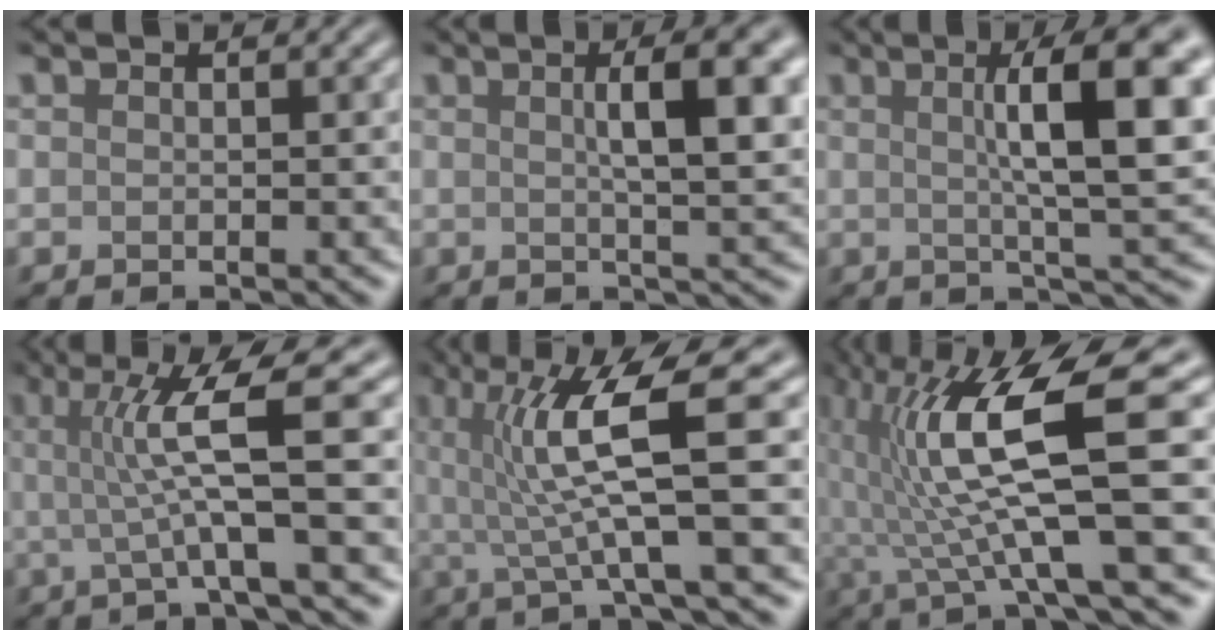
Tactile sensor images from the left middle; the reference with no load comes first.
{"total": 6.7, "force": [1.5, 1.6, 6.4], "torque": [-0.072, 0.014, 0.025]}
{"total": 9.5, "force": [2.0, 1.8, 9.2], "torque": [-0.110, 0.011, 0.034]}
{"total": 6.1, "force": [0.6, 0.6, 6.0], "torque": [-0.113, 0.005, 0.016]}
{"total": 7.2, "force": [0.9, 1.0, 7.1], "torque": [-0.135, 0.002, 0.024]}
{"total": 10.8, "force": [1.0, 2.2, 10.5], "torque": [-0.187, 0.007, 0.026]}